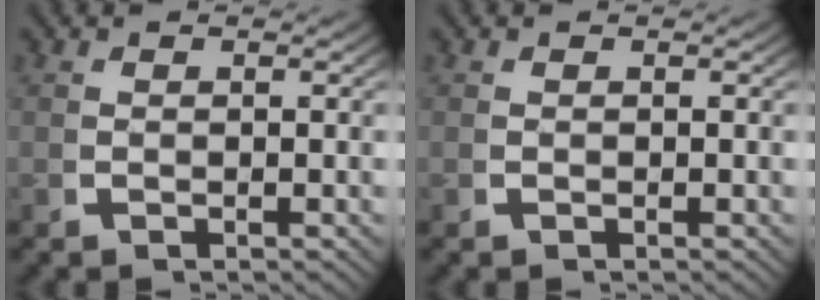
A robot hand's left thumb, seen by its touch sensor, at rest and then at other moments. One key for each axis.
{"total": 0.0}